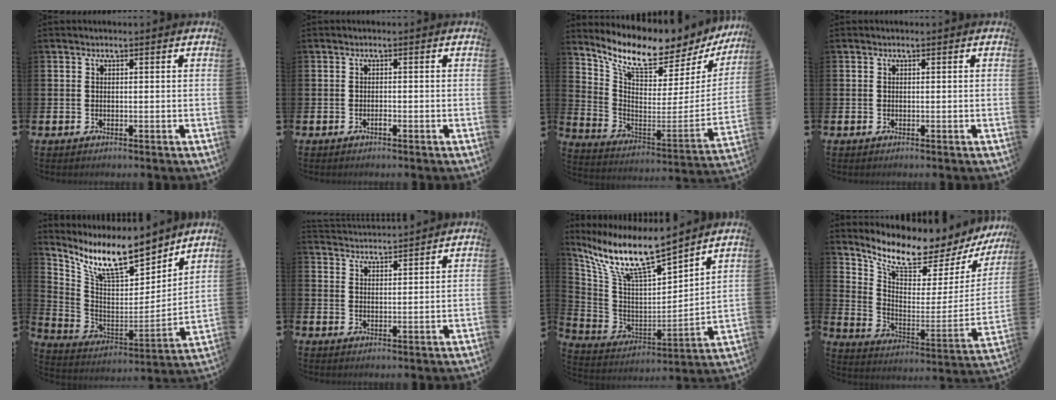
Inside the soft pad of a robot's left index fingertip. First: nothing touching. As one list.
[{"total": 0.5, "force": [-0.3, 0.1, 0.4], "torque": [0.000, -0.008, -0.007]}, {"total": 8.7, "force": [7.6, 1.9, 3.6], "torque": [-0.094, -0.073, 0.122]}, {"total": 0.0}, {"total": 12.8, "force": [10.7, 3.4, 6.2], "torque": [-0.142, -0.068, 0.187]}, {"total": 3.5, "force": [3.5, -0.2, -0.3], "torque": [0.001, -0.027, 0.061]}, {"total": 11.4, "force": [9.7, 1.7, 5.8], "torque": [-0.151, -0.067, 0.164]}, {"total": 8.1, "force": [7.5, 1.7, 2.6], "torque": [-0.075, -0.072, 0.120]}]